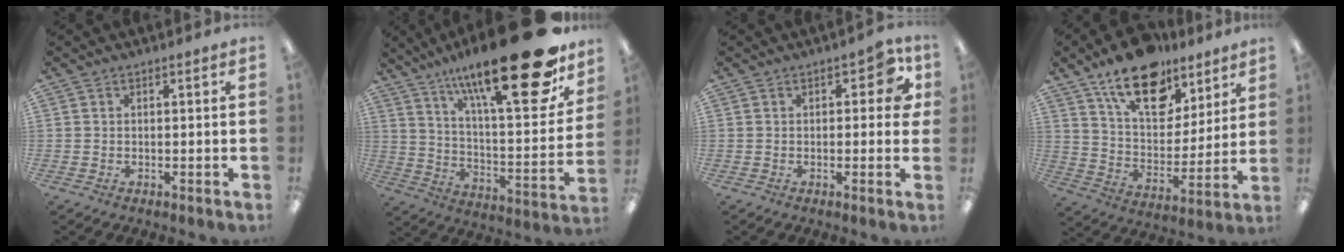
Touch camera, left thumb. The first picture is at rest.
{"total": 28.4, "force": [18.2, 7.9, 20.4], "torque": [-0.312, -0.120, 0.291]}
{"total": 6.7, "force": [1.7, 3.6, 5.3], "torque": [-0.062, 0.001, 0.025]}
{"total": 18.3, "force": [12.5, 9.7, 9.2], "torque": [-0.149, -0.069, 0.220]}